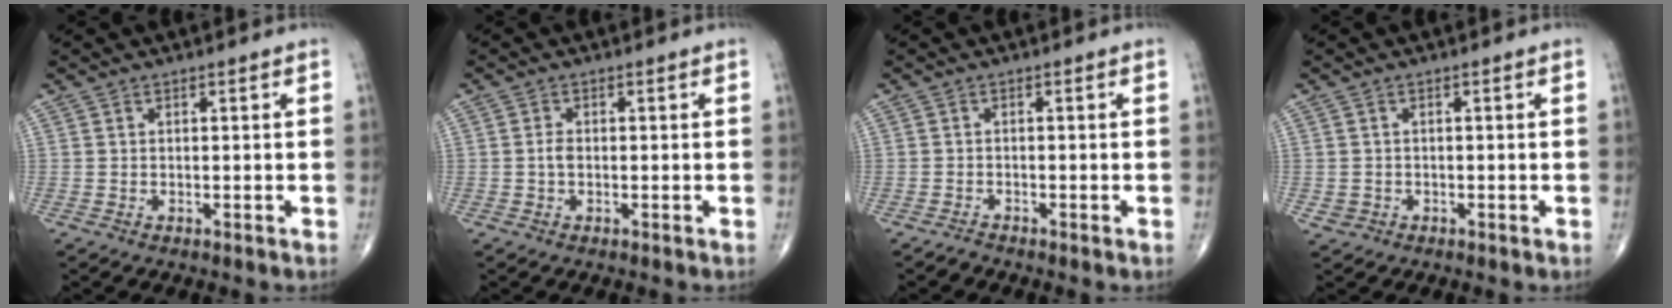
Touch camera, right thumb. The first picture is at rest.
{"total": 1.4, "force": [-0.3, 0.8, 1.0], "torque": [-0.018, 0.001, -0.007]}
{"total": 0.9, "force": [-0.9, 0.1, -0.1], "torque": [0.004, -0.005, -0.022]}
{"total": 1.6, "force": [-0.5, 1.4, 0.3], "torque": [-0.001, 0.005, -0.006]}